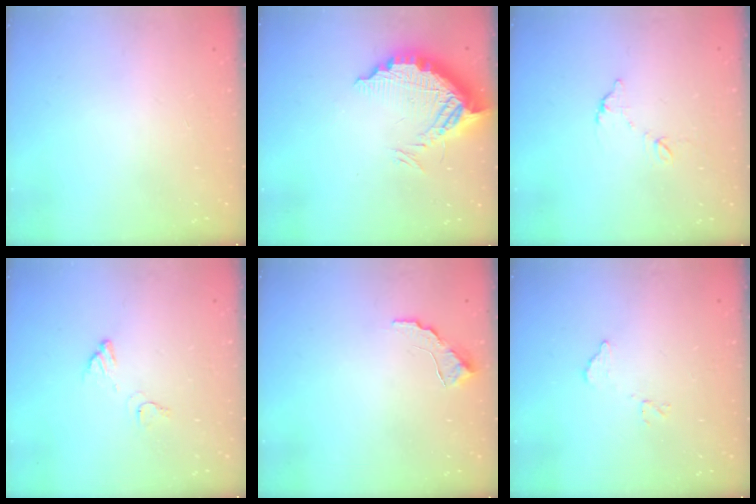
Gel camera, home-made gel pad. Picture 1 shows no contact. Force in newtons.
{"total": 13.9, "press": 13.9, "slide": 1.1}
{"total": 6.2, "press": 6.2, "slide": 0.4}
{"total": 4.7, "press": 4.6, "slide": 0.3}
{"total": 6.6, "press": 6.5, "slide": 0.5}
{"total": 7.6, "press": 7.6, "slide": 0.3}